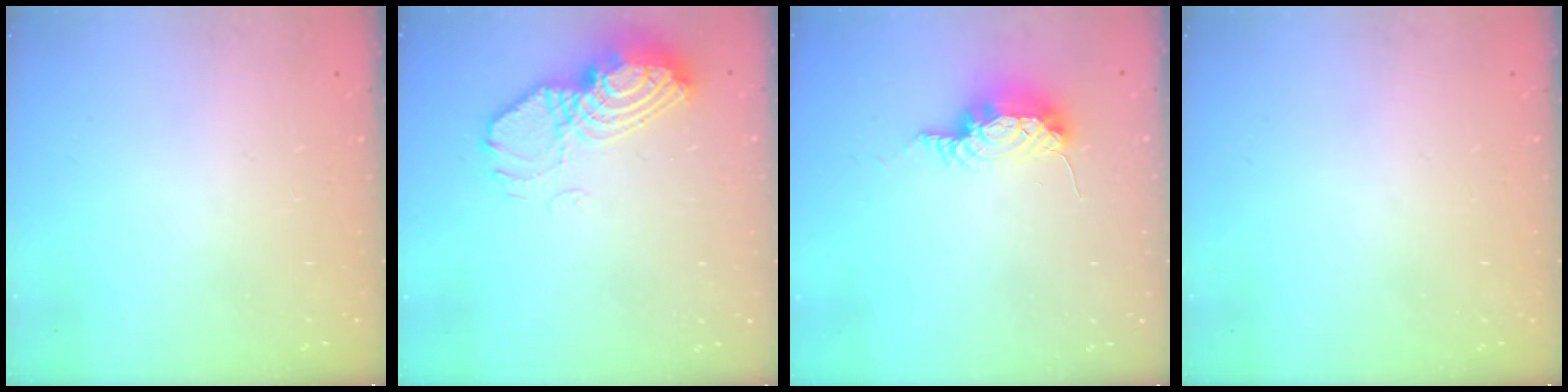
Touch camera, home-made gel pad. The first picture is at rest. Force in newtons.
{"total": 12.3, "press": 12.3, "slide": 1.2}
{"total": 8.1, "press": 7.8, "slide": 2.1}
{"total": 0.0}